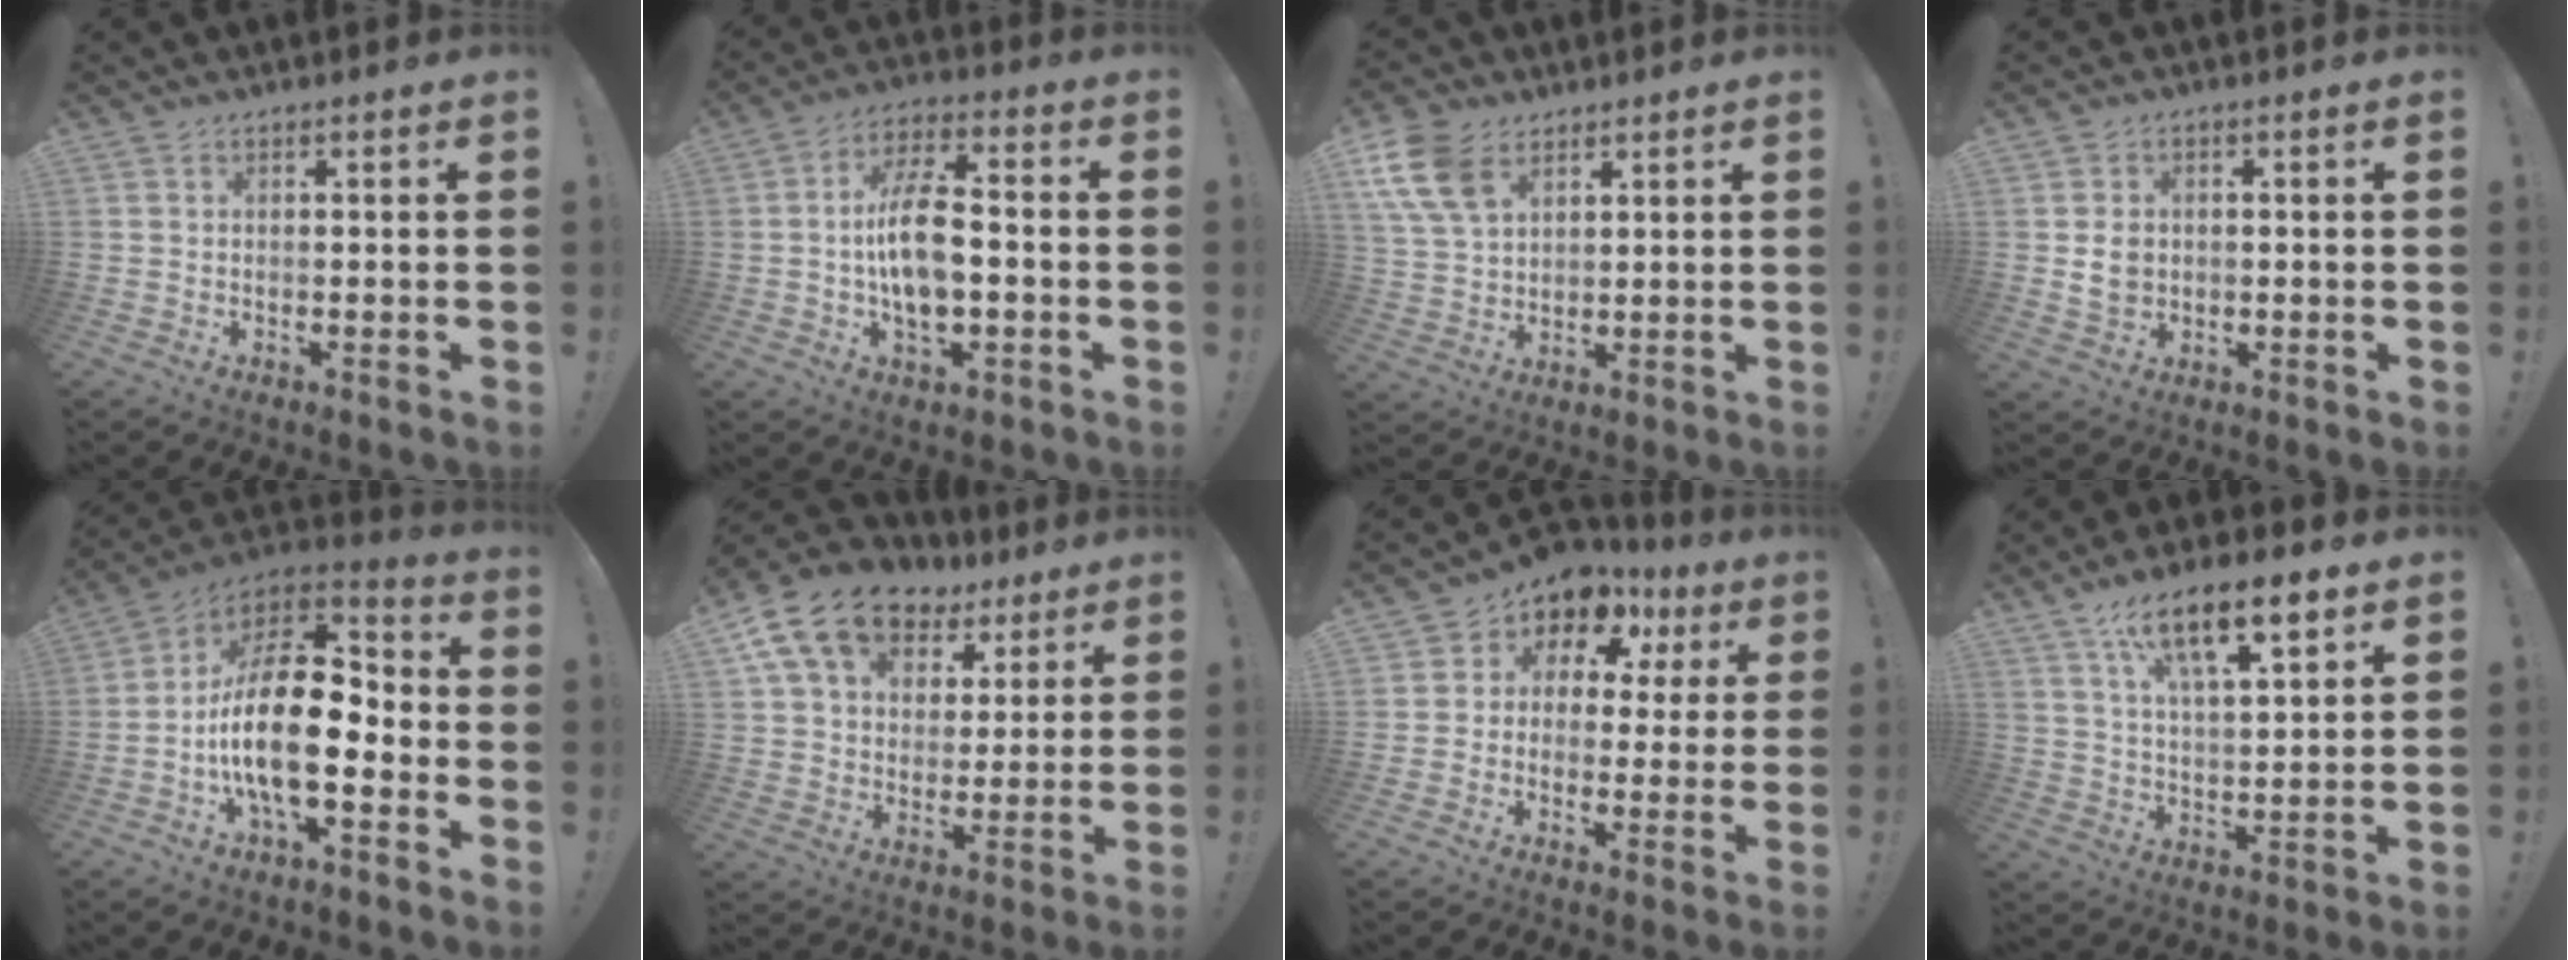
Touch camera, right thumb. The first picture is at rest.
{"total": 12.5, "force": [-1.3, 6.3, 10.7], "torque": [-0.195, 0.011, -0.022]}
{"total": 12.6, "force": [6.8, 8.0, 7.0], "torque": [-0.135, -0.022, 0.133]}
{"total": 5.3, "force": [0.4, 4.3, 3.0], "torque": [-0.054, 0.000, 0.006]}
{"total": 20.9, "force": [-3.1, 9.6, 18.4], "torque": [-0.343, 0.012, -0.052]}
{"total": 17.3, "force": [9.8, 11.0, 9.1], "torque": [-0.149, -0.048, 0.181]}
{"total": 7.7, "force": [3.3, 5.7, 3.9], "torque": [-0.055, -0.035, 0.059]}
{"total": 14.9, "force": [8.8, 5.0, 10.9], "torque": [-0.174, -0.036, 0.146]}